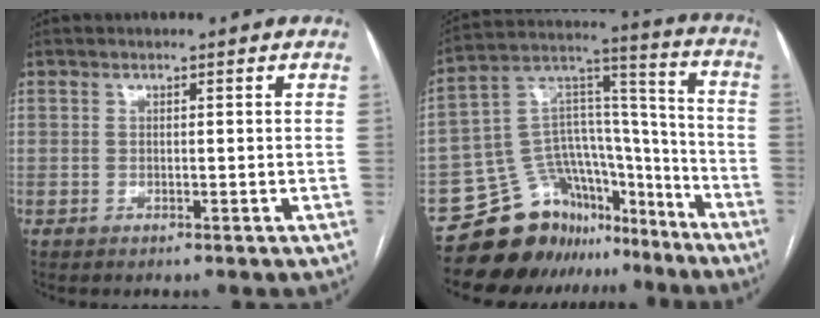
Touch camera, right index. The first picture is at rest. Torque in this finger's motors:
{"motor_torque": [-0.17, -0.30, -0.56, -0.21]}